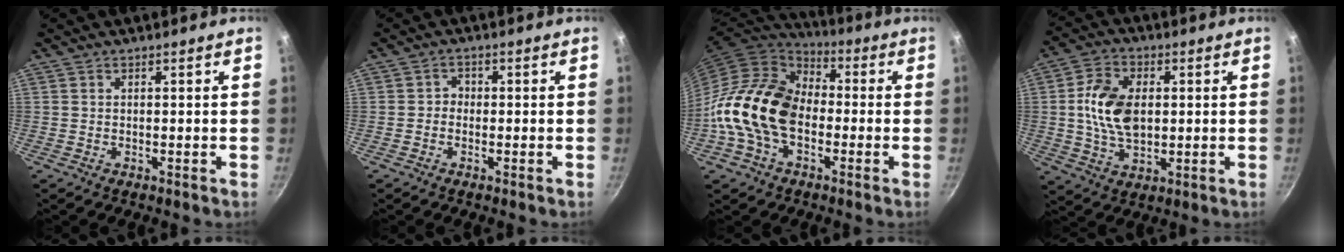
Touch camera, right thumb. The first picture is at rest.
{"total": 1.7, "force": [-0.6, 1.4, 0.6], "torque": [-0.001, 0.009, -0.015]}
{"total": 17.6, "force": [-3.0, 12.2, 12.4], "torque": [-0.198, 0.039, -0.075]}
{"total": 11.4, "force": [1.0, 7.3, 8.8], "torque": [-0.147, 0.001, 0.016]}